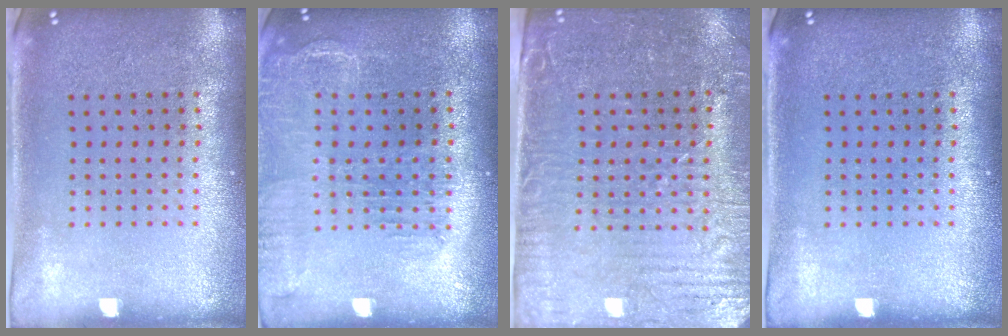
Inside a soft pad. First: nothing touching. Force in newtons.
{"total": 1.6, "press": 1.5, "slide": 0.5}
{"total": 3.5, "press": 3.3, "slide": 1.3}
{"total": 0.0}